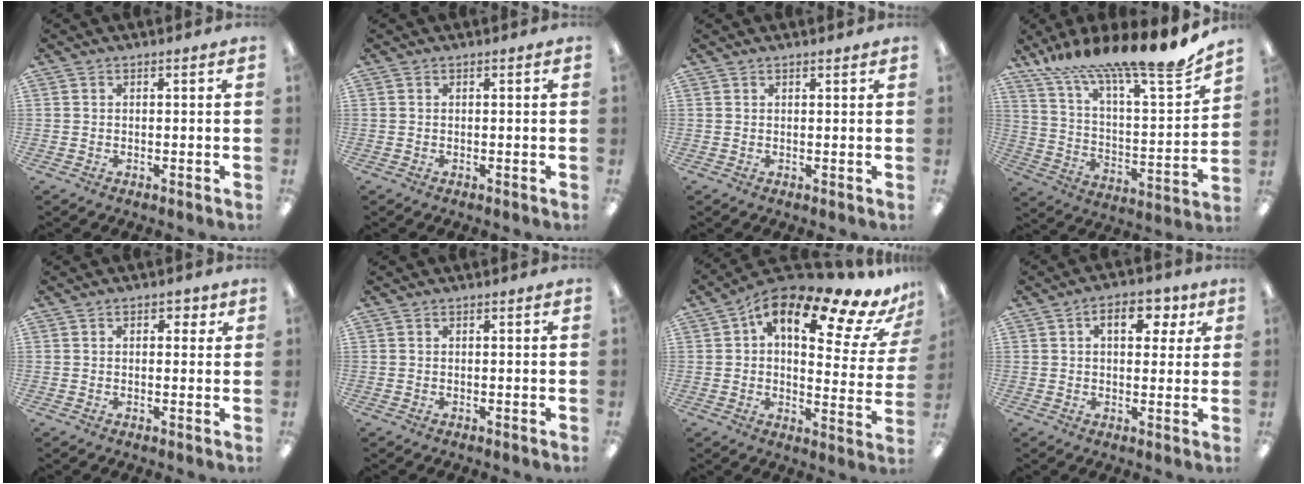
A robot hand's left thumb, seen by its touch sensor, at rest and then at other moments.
{"total": 0.0}
{"total": 0.8, "force": [0.7, 0.2, 0.3], "torque": [0.002, -0.002, 0.011]}
{"total": 19.4, "force": [17.0, 1.5, 9.3], "torque": [-0.155, -0.131, 0.274]}
{"total": 2.6, "force": [1.0, 1.6, 1.9], "torque": [-0.022, 0.001, 0.012]}
{"total": 0.0}
{"total": 17.9, "force": [10.6, 6.3, 13.0], "torque": [-0.202, -0.066, 0.169]}
{"total": 8.6, "force": [3.1, 5.0, 6.2], "torque": [-0.074, -0.007, 0.044]}